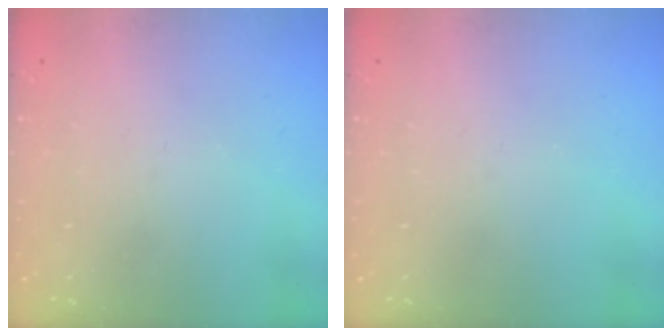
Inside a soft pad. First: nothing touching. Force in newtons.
{"total": 0.0}